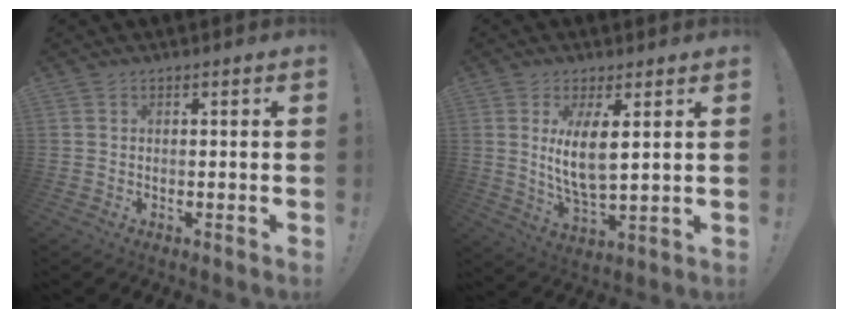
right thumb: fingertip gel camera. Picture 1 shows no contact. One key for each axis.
{"total": 9.8, "fx": 2.7, "fy": 3.2, "fz": 8.9, "tx": -0.180, "ty": -0.018, "tz": 0.045}